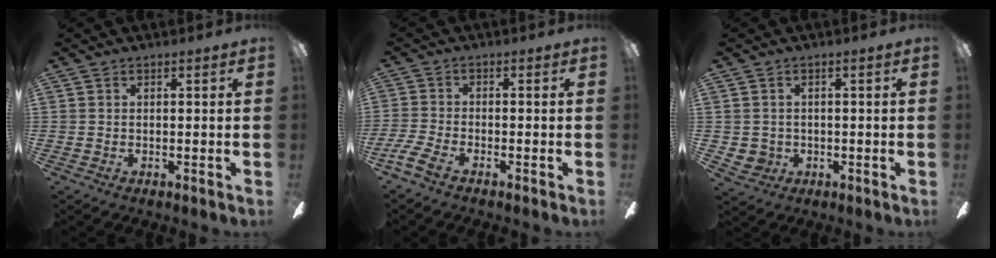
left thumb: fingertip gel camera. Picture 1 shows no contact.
{"total": 4.6, "force": [-3.0, 1.2, 3.3], "torque": [-0.077, -0.001, -0.055]}
{"total": 2.8, "force": [0.4, 2.6, 0.8], "torque": [-0.027, 0.002, 0.005]}